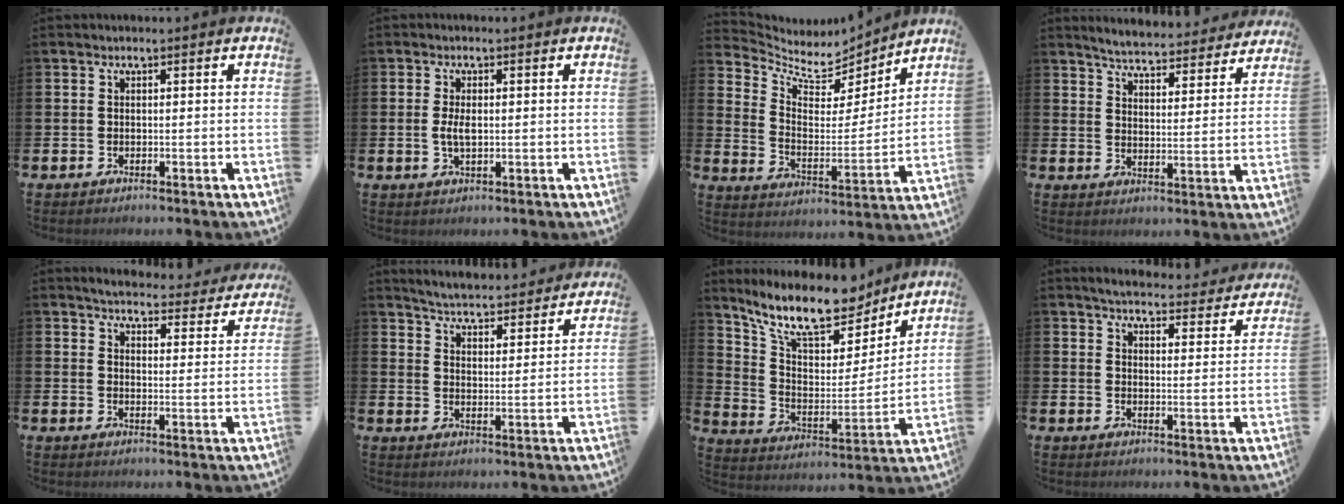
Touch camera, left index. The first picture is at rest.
{"total": 2.6, "force": [0.1, 1.2, 2.3], "torque": [-0.033, -0.002, -0.003]}
{"total": 6.7, "force": [5.9, 2.9, 1.5], "torque": [-0.059, -0.054, 0.098]}
{"total": 5.4, "force": [5.3, 0.3, 0.8], "torque": [-0.032, -0.041, 0.090]}
{"total": 4.1, "force": [4.0, 0.7, 0.7], "torque": [-0.028, -0.030, 0.065]}
{"total": 5.4, "force": [5.3, 0.4, 0.4], "torque": [-0.025, -0.044, 0.091]}
{"total": 13.0, "force": [11.2, 3.9, 5.2], "torque": [-0.129, -0.071, 0.196]}
{"total": 4.6, "force": [4.4, 0.7, 1.1], "torque": [-0.034, -0.031, 0.074]}